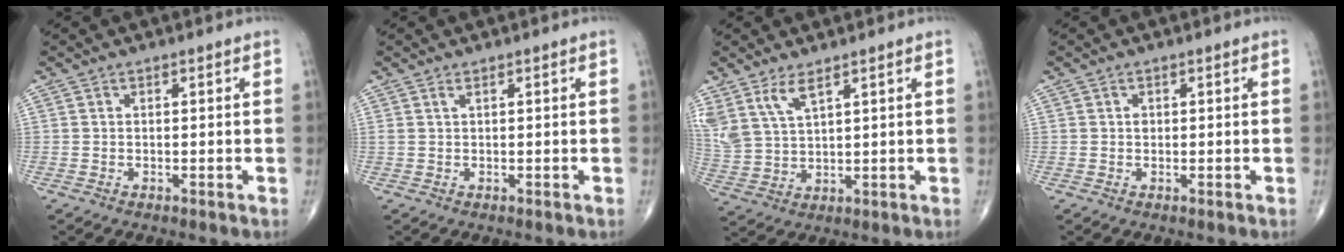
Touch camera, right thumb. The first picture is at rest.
{"total": 0.7, "force": [0.4, 0.1, 0.6], "torque": [-0.019, 0.005, 0.011]}
{"total": 7.7, "force": [4.8, 3.0, 5.2], "torque": [-0.114, -0.018, 0.110]}
{"total": 0.8, "force": [0.1, 0.6, 0.5], "torque": [-0.006, 0.001, 0.002]}